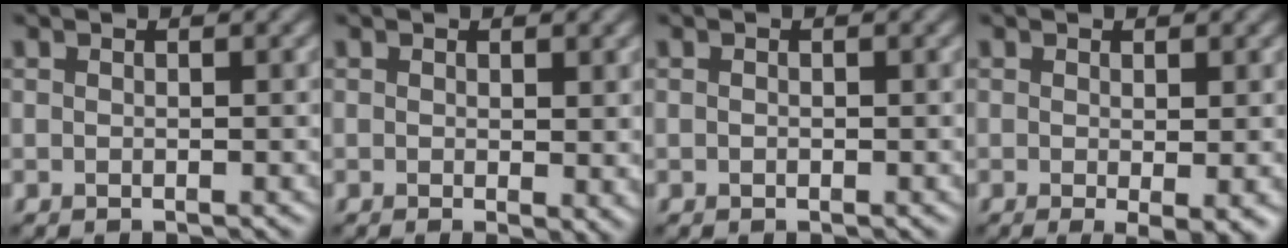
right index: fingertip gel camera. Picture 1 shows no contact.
{"total": 1.8, "force": [0.2, 0.4, 1.7], "torque": [-0.019, -0.010, 0.005]}
{"total": 0.0}
{"total": 2.3, "force": [-0.3, 0.3, 2.3], "torque": [-0.033, -0.012, -0.003]}